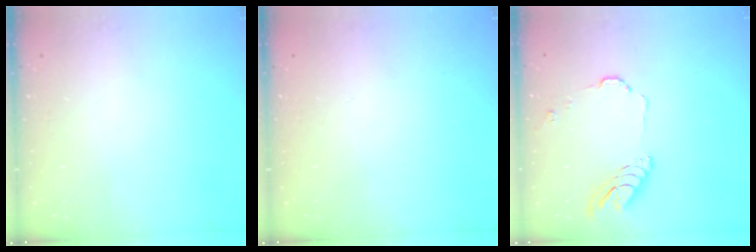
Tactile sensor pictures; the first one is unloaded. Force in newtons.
{"total": 0.0}
{"total": 9.6, "press": 9.6, "slide": 0.3}